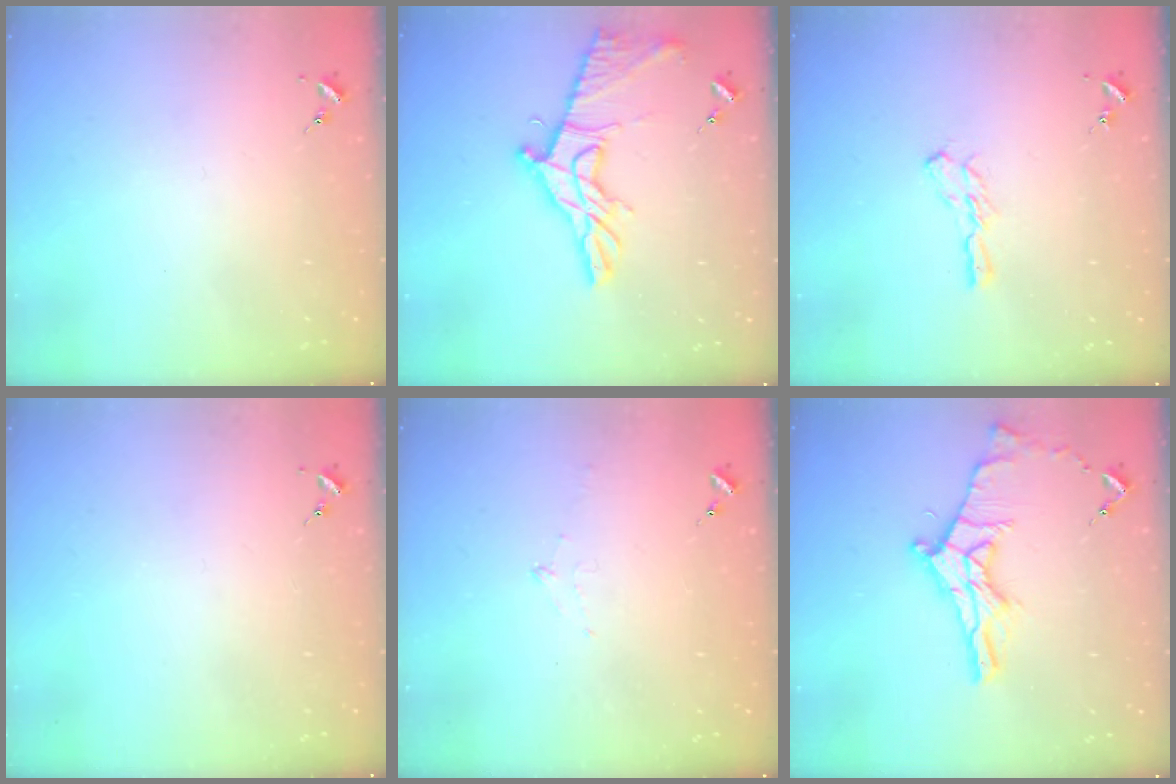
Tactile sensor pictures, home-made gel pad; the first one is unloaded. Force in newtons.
{"total": 16.7, "press": 16.7, "slide": 0.7}
{"total": 5.7, "press": 5.7, "slide": 0.4}
{"total": 0.0}
{"total": 6.7, "press": 6.7, "slide": 0.7}
{"total": 13.4, "press": 13.4, "slide": 0.6}